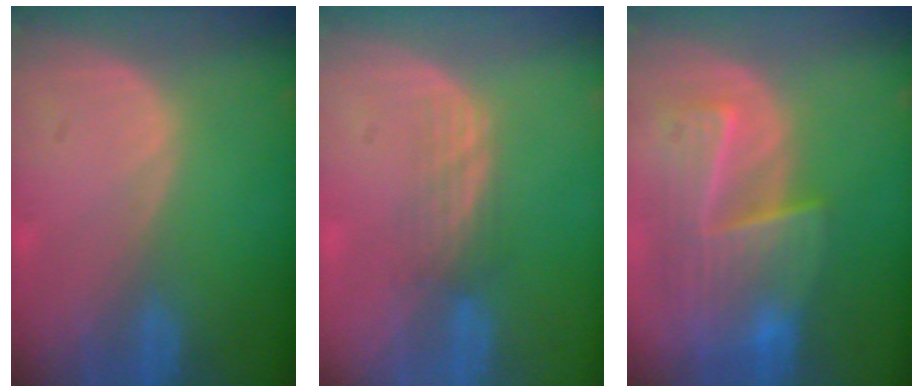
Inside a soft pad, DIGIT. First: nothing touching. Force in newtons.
{"total": 2.9, "press": 2.6, "slide": 1.3}
{"total": 9.3, "press": 8.3, "slide": 4.2}